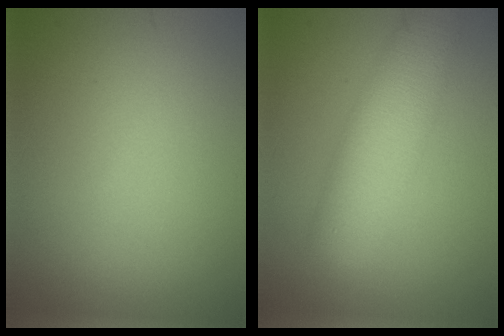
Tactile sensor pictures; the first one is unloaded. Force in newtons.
{"total": 5.3, "press": 5.3, "slide": 0.2}